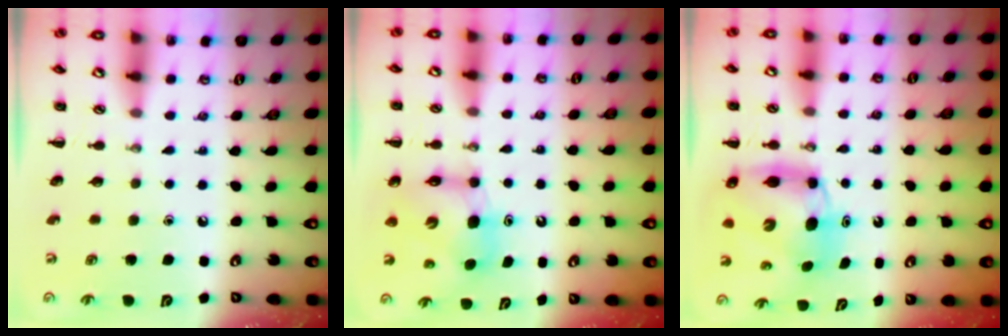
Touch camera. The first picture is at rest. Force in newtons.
{"total": 7.1, "press": 7.0, "slide": 1.2}
{"total": 7.9, "press": 7.6, "slide": 2.1}